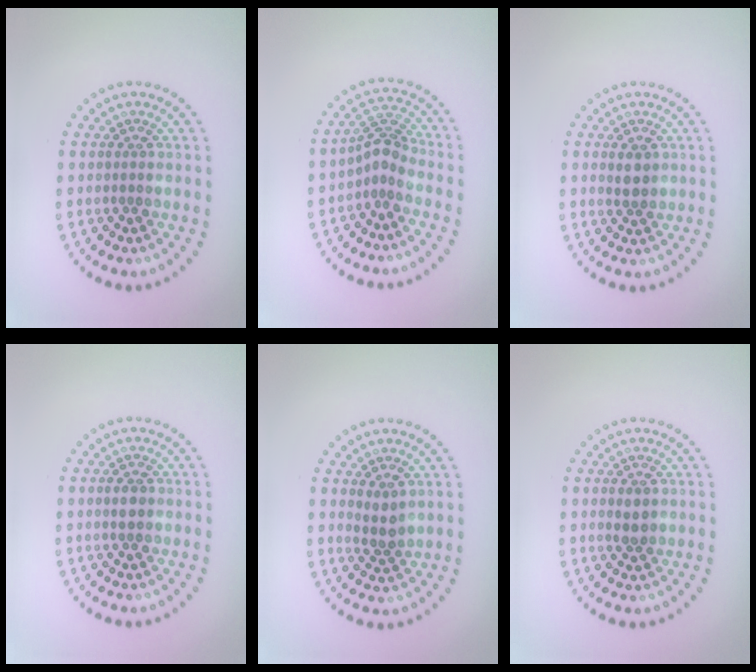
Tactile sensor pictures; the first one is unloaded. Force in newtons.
{"total": 2.5, "press": 1.9, "slide": 1.7}
{"total": 1.6, "press": 1.5, "slide": 0.5}
{"total": 1.3, "press": 1.3, "slide": 0.1}
{"total": 1.7, "press": 1.4, "slide": 0.9}
{"total": 1.4, "press": 1.4, "slide": 0.1}